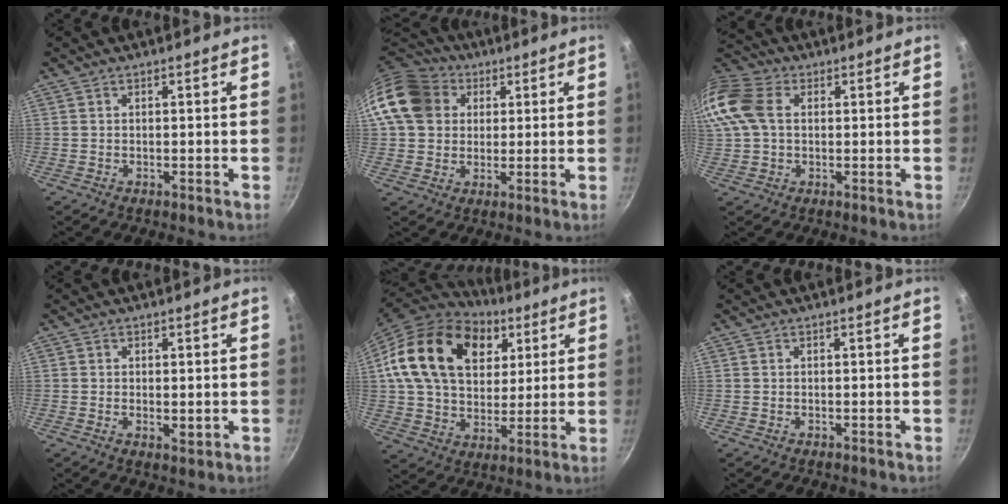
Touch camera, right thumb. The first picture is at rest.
{"total": 14.5, "force": [4.1, 12.1, 7.0], "torque": [-0.116, 0.019, 0.065]}
{"total": 14.7, "force": [2.7, 10.6, 9.8], "torque": [-0.224, 0.030, 0.039]}
{"total": 2.1, "force": [0.1, 1.2, 1.7], "torque": [-0.028, -0.006, 0.002]}
{"total": 24.1, "force": [8.9, 16.7, 15.0], "torque": [-0.236, -0.006, 0.150]}
{"total": 0.0}